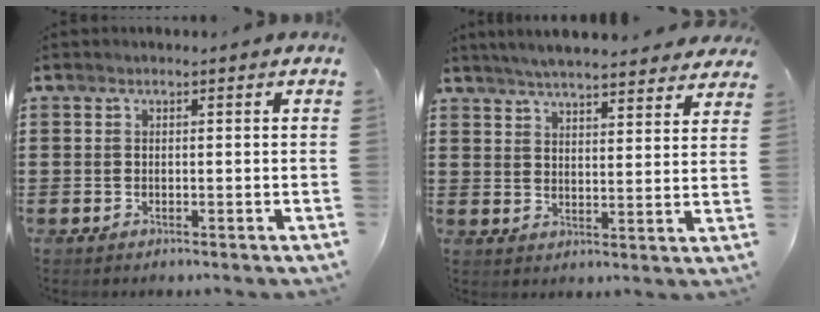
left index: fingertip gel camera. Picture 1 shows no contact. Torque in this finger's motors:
{"motor_torque": [2.14, 0.00, 1.05, 0.21]}